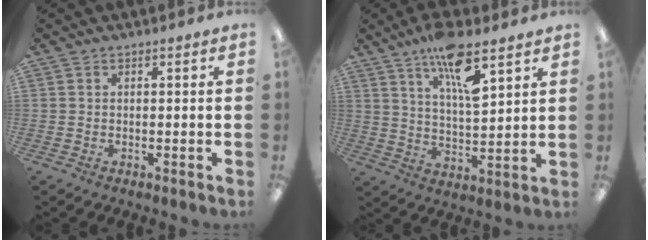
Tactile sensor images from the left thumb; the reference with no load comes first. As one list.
[{"total": 12.6, "force": [8.3, 3.6, 8.7], "torque": [-0.145, -0.042, 0.141]}]